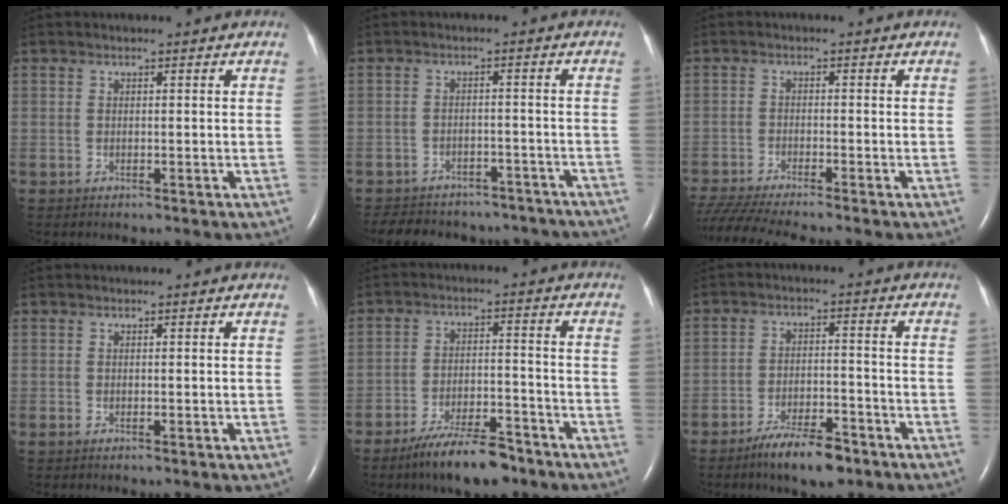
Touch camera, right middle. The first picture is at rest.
{"total": 18.9, "force": [-16.4, 7.2, 5.9], "torque": [-0.138, -0.005, -0.195]}
{"total": 10.1, "force": [-9.0, -1.0, 4.5], "torque": [-0.074, -0.024, -0.151]}
{"total": 0.0}
{"total": 10.0, "force": [-7.8, 2.3, 5.8], "torque": [-0.100, -0.012, -0.134]}
{"total": 7.8, "force": [-5.9, 2.0, 4.8], "torque": [-0.089, -0.007, -0.098]}